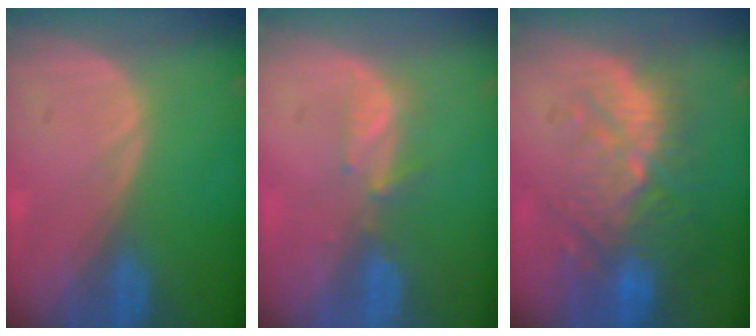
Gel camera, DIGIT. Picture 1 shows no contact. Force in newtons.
{"total": 2.7, "press": 2.6, "slide": 0.8}
{"total": 11.1, "press": 9.8, "slide": 5.3}